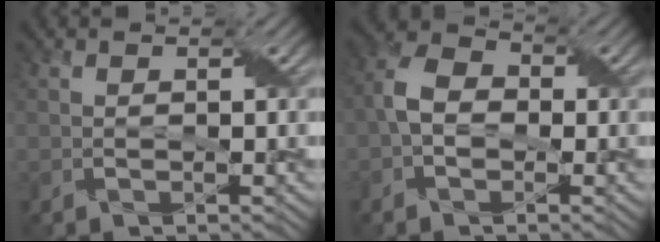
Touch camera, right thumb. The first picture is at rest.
{"total": 4.7, "force": [-0.9, 3.5, 3.0], "torque": [-0.071, 0.009, -0.025]}